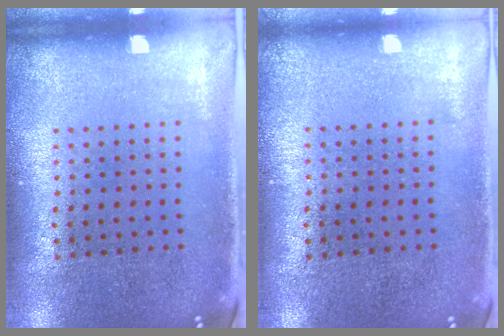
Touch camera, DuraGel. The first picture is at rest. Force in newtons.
{"total": 0.0}